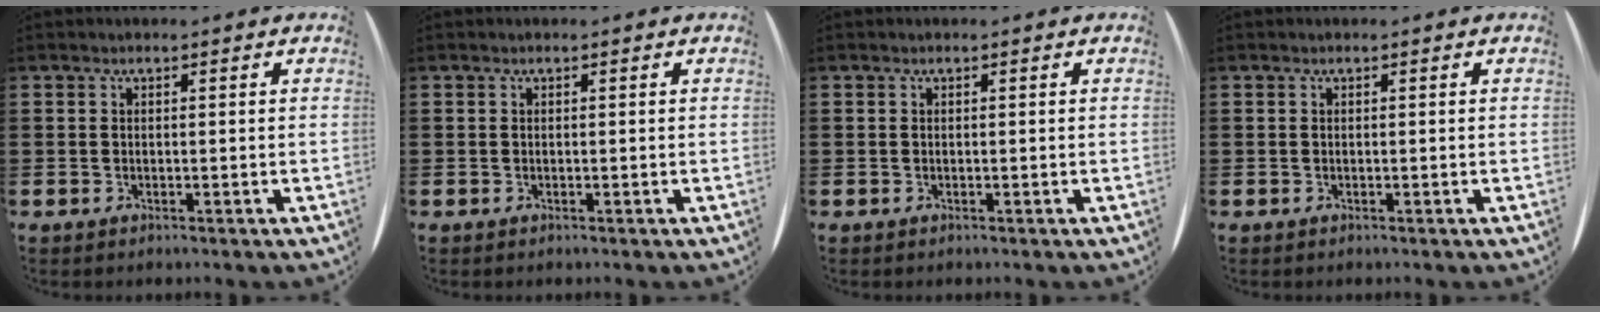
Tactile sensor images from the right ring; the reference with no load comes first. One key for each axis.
{"total": 0.0}
{"total": 0.0}
{"total": 0.0}